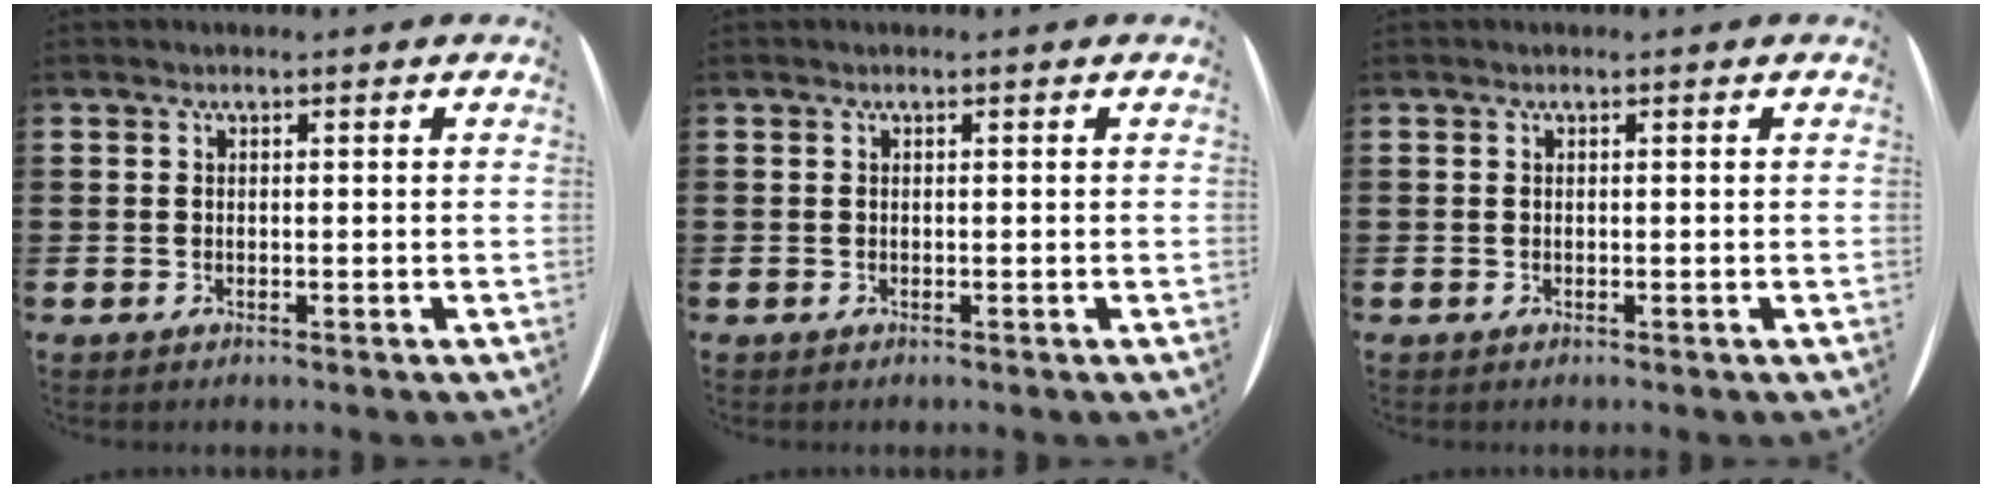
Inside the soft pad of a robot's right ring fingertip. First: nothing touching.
{"total": 0.0}
{"total": 0.0}